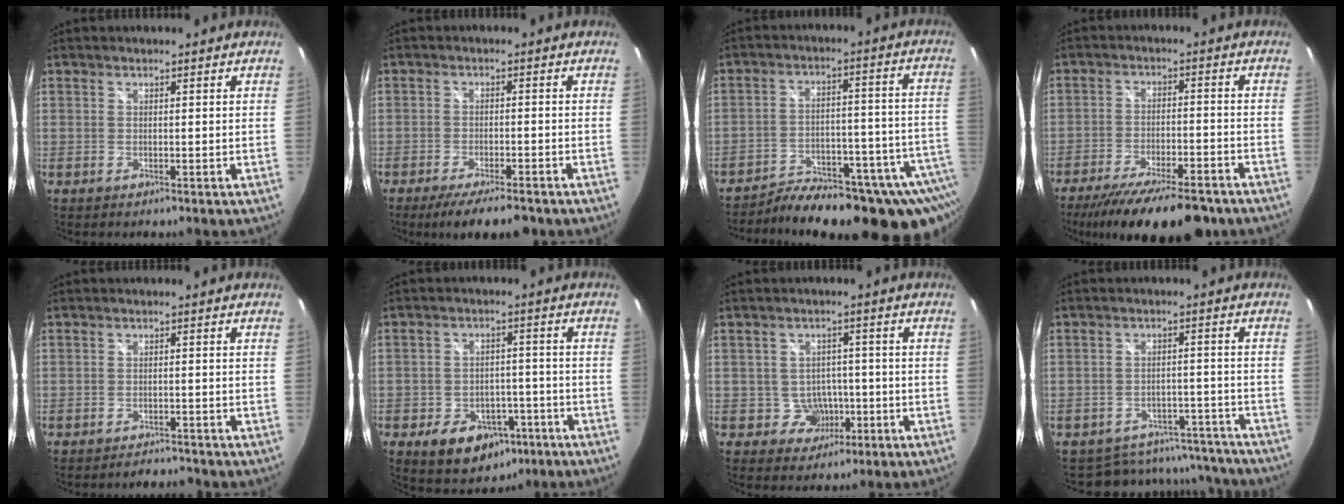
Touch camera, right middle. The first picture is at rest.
{"total": 8.2, "force": [-6.6, 1.6, 4.6], "torque": [-0.096, -0.021, -0.104]}
{"total": 25.1, "force": [-19.6, 8.1, 13.4], "torque": [-0.173, -0.027, -0.250]}
{"total": 19.0, "force": [-15.1, 4.7, 10.5], "torque": [-0.193, -0.041, -0.222]}
{"total": 2.6, "force": [-2.5, 0.7, 0.3], "torque": [-0.009, 0.001, -0.037]}
{"total": 11.6, "force": [-6.1, 8.2, 5.5], "torque": [-0.114, 0.017, -0.067]}
{"total": 5.1, "force": [-1.5, 4.8, 0.9], "torque": [-0.029, 0.014, -0.007]}
{"total": 14.1, "force": [-12.5, 6.0, 2.4], "torque": [-0.055, 0.035, -0.148]}